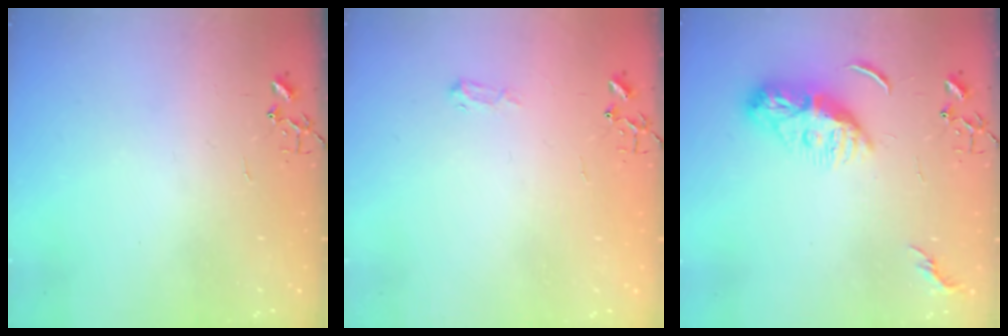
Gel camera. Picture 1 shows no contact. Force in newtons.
{"total": 6.3, "press": 6.3, "slide": 0.8}
{"total": 10.2, "press": 10.2, "slide": 0.9}